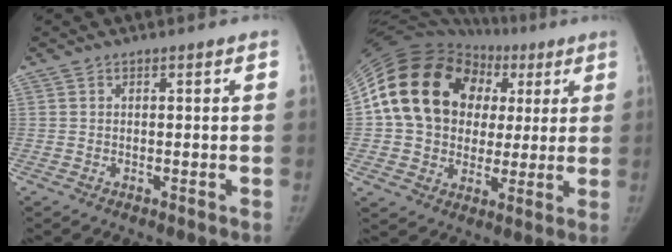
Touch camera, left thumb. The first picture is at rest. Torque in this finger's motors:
{"motor_torque": [1.14, 1.33, 1.51, -1.26, 0.24]}